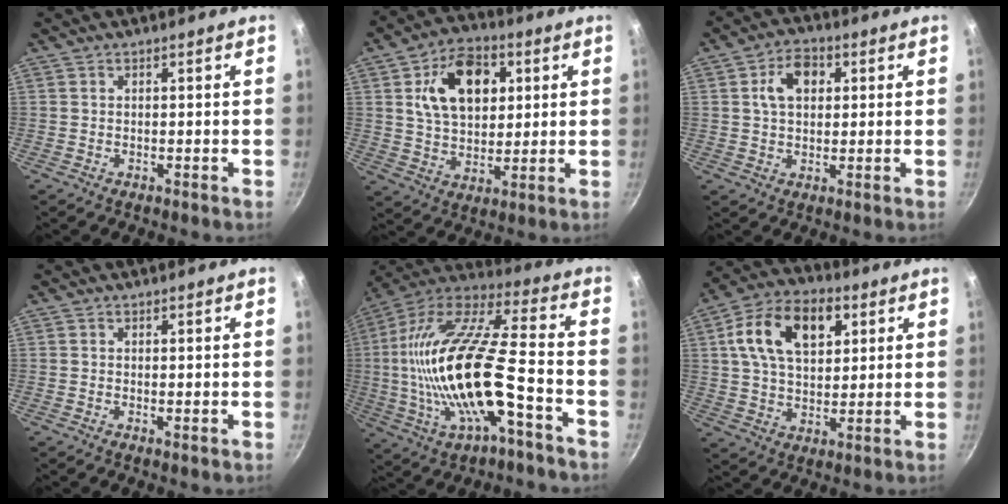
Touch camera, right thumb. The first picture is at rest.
{"total": 15.0, "force": [4.2, 9.9, 10.4], "torque": [-0.136, -0.003, 0.067]}
{"total": 7.4, "force": [1.8, 5.2, 5.0], "torque": [-0.062, 0.008, 0.025]}
{"total": 0.6, "force": [0.2, 0.2, 0.5], "torque": [-0.008, -0.007, 0.000]}
{"total": 25.6, "force": [-5.1, 8.6, 23.6], "torque": [-0.453, 0.021, -0.099]}
{"total": 16.2, "force": [5.4, 10.2, 11.5], "torque": [-0.174, 0.003, 0.080]}